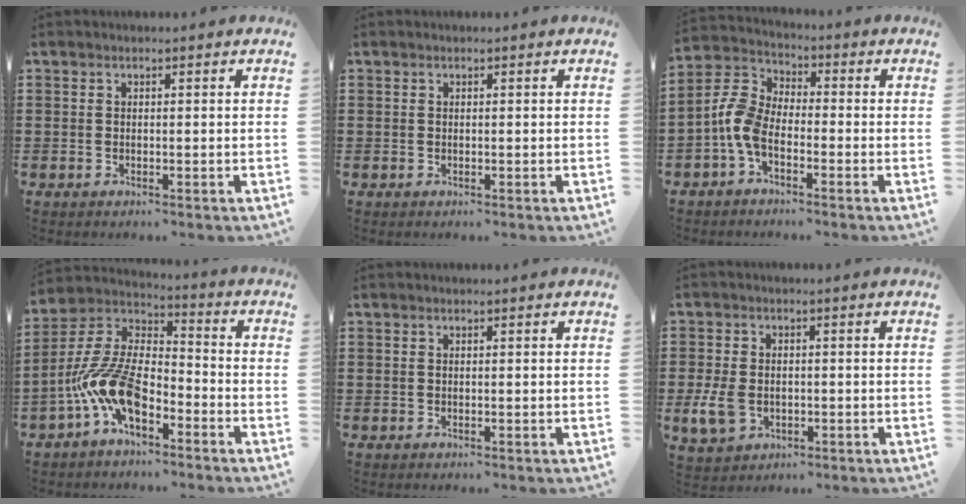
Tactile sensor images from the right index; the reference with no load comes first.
{"total": 0.0}
{"total": 6.6, "force": [-2.7, 3.8, 4.6], "torque": [-0.137, -0.005, -0.064]}
{"total": 12.4, "force": [-6.0, 5.6, 9.3], "torque": [-0.232, -0.008, -0.124]}
{"total": 0.0}
{"total": 4.7, "force": [-1.2, 3.5, 2.9], "torque": [-0.083, -0.004, -0.028]}